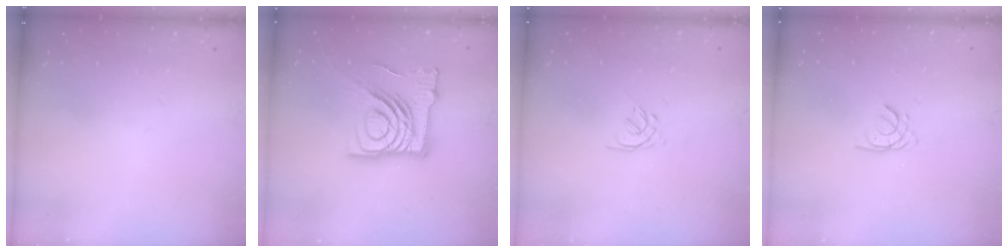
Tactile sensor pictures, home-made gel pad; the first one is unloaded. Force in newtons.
{"total": 22.2, "press": 22.1, "slide": 2.7}
{"total": 1.3, "press": 1.1, "slide": 0.6}
{"total": 1.5, "press": 1.5, "slide": 0.1}